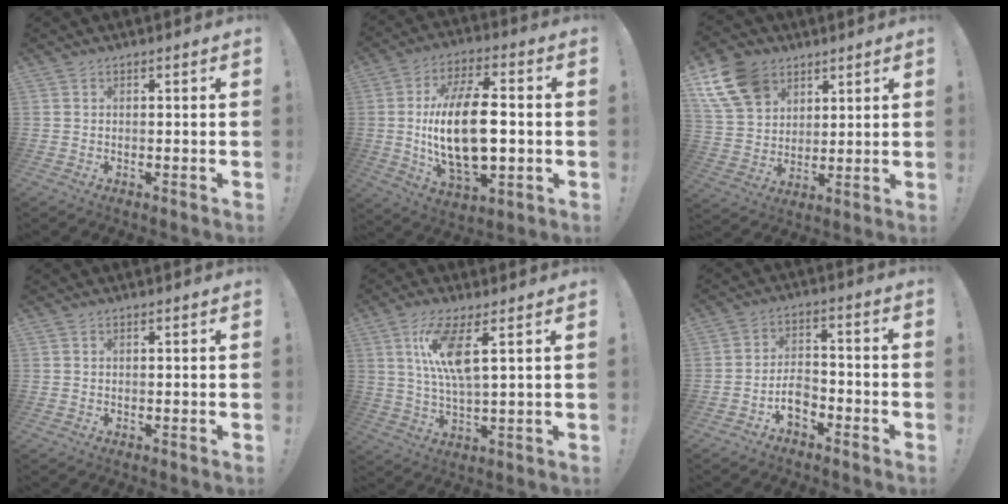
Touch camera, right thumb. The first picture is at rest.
{"total": 20.4, "force": [-0.8, 9.8, 17.9], "torque": [-0.347, -0.004, -0.017]}
{"total": 14.7, "force": [7.9, 10.5, 6.7], "torque": [-0.137, -0.031, 0.160]}
{"total": 0.0}
{"total": 11.7, "force": [4.5, 2.8, 10.4], "torque": [-0.197, -0.010, 0.075]}
{"total": 6.5, "force": [-3.9, 3.8, 3.6], "torque": [-0.057, 0.018, -0.070]}